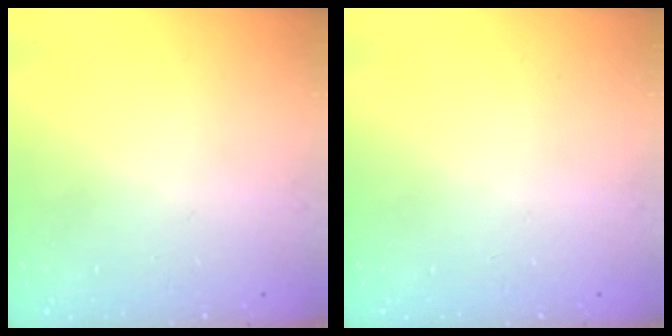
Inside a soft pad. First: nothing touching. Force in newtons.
{"total": 0.0}